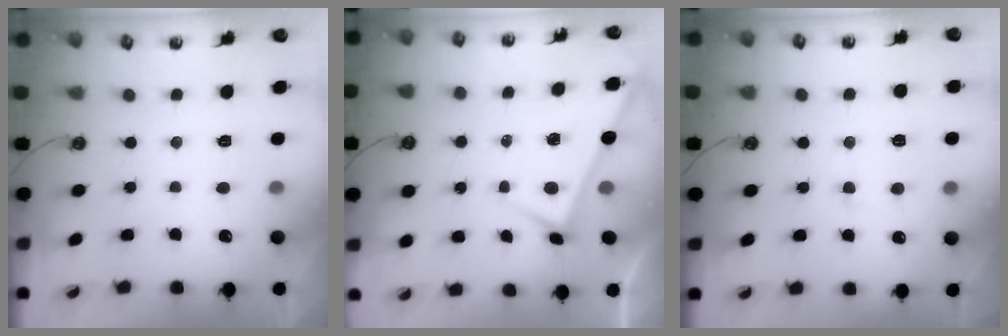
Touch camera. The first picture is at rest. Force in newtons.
{"total": 3.2, "press": 3.2, "slide": 0.0}
{"total": 1.1, "press": 0.8, "slide": 0.8}